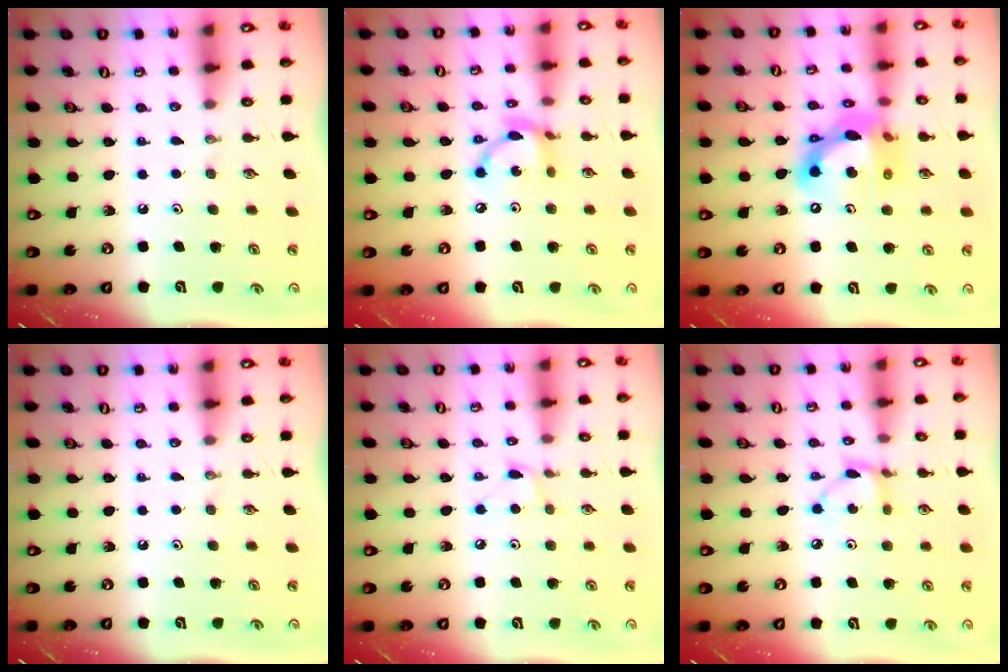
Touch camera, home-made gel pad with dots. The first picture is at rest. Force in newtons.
{"total": 9.9, "press": 9.9, "slide": 0.6}
{"total": 15.1, "press": 15.1, "slide": 0.7}
{"total": 0.0}
{"total": 5.0, "press": 5.0, "slide": 0.6}
{"total": 5.3, "press": 5.3, "slide": 0.2}